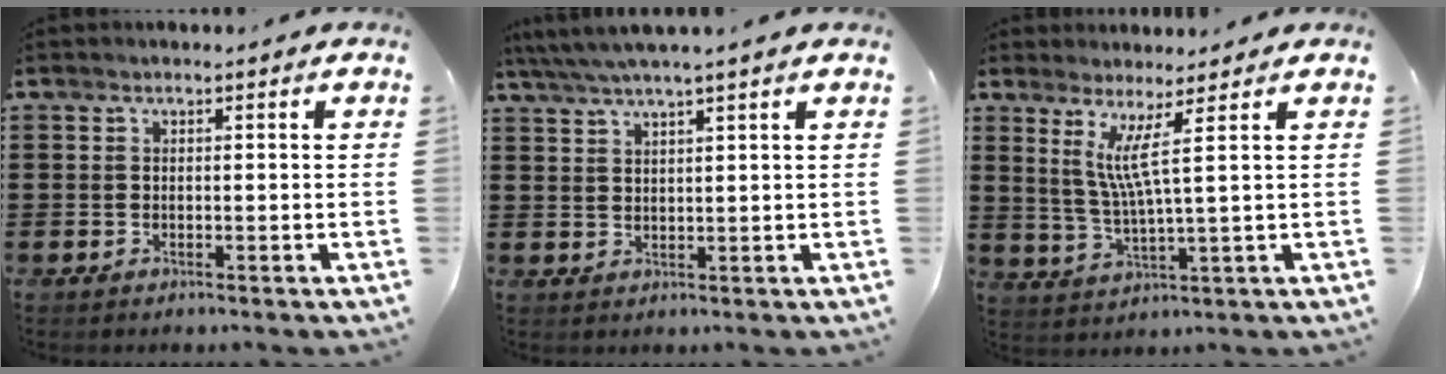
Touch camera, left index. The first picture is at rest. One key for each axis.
{"total": 3.3, "fx": 2.7, "fy": -0.6, "fz": 1.9, "tx": -0.044, "ty": -0.004, "tz": 0.047}
{"total": 6.4, "fx": 2.8, "fy": -0.5, "fz": 5.7, "tx": -0.127, "ty": -0.016, "tz": 0.046}